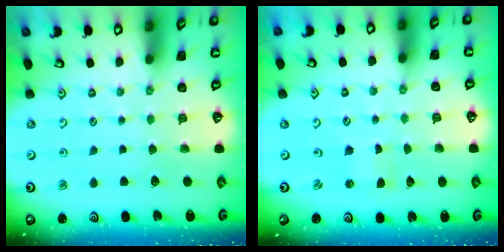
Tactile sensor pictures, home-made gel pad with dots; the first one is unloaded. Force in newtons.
{"total": 1.0, "press": 1.0, "slide": 0.1}